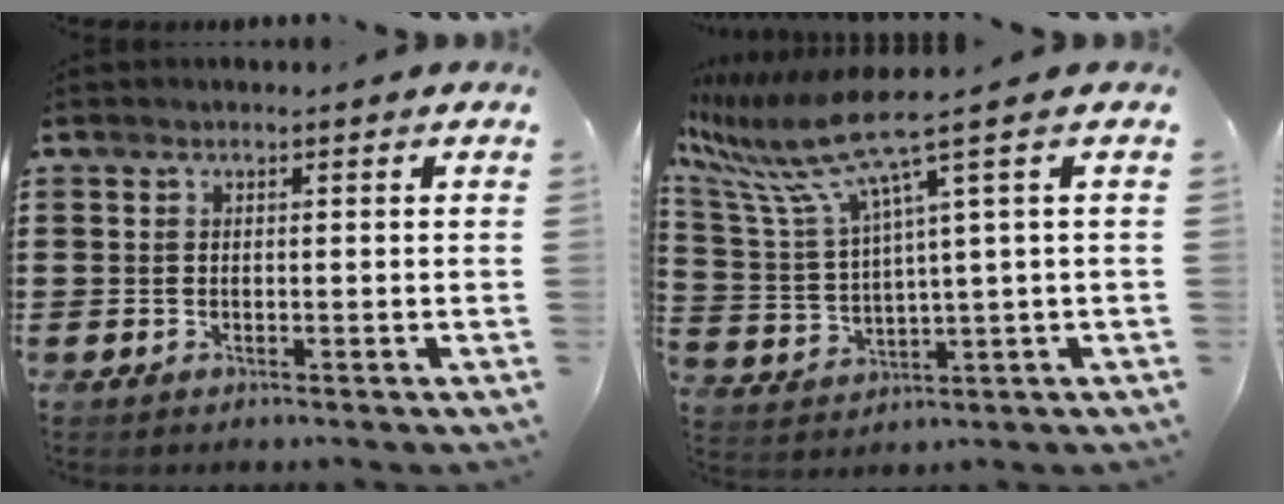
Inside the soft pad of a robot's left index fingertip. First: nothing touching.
{"total": 9.7, "force": [5.6, 0.7, 7.9], "torque": [-0.197, -0.038, 0.083]}